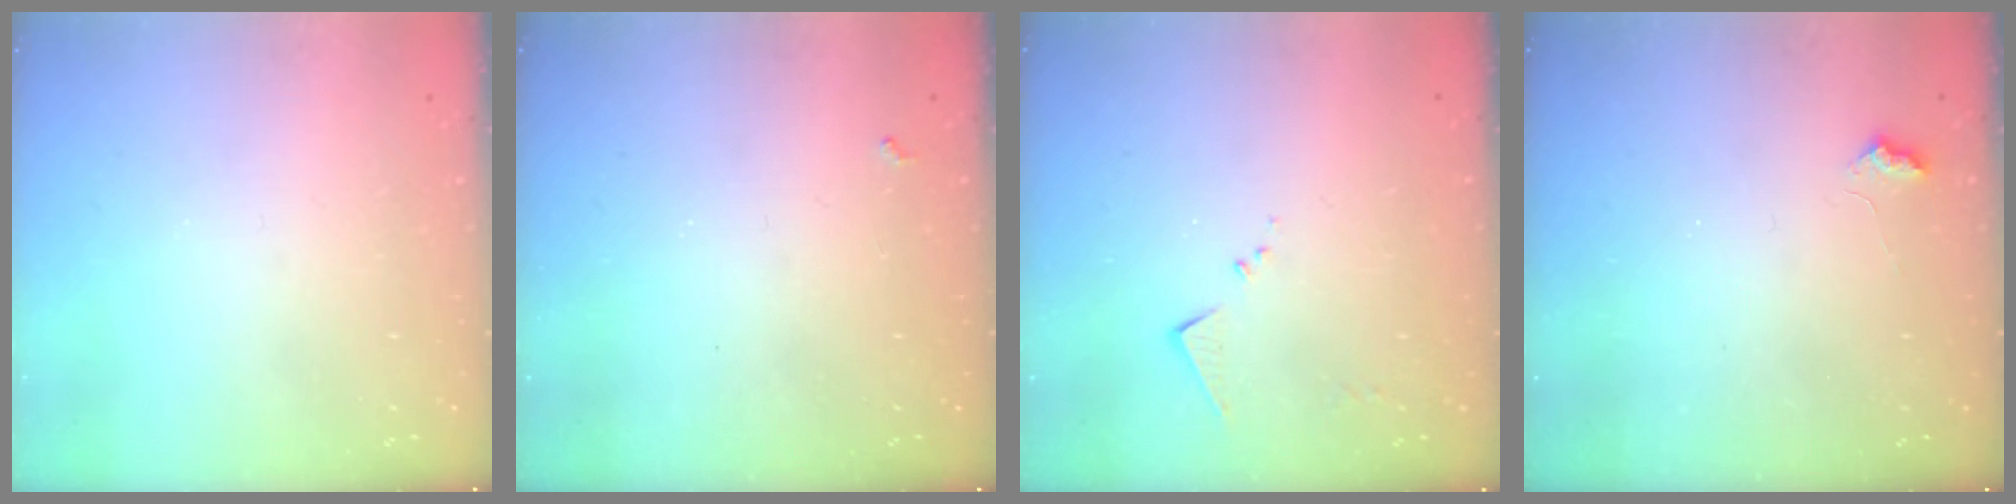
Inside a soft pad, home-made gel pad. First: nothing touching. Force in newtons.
{"total": 1.9, "press": 1.9, "slide": 0.4}
{"total": 6.3, "press": 6.3, "slide": 0.4}
{"total": 2.8, "press": 2.7, "slide": 0.6}